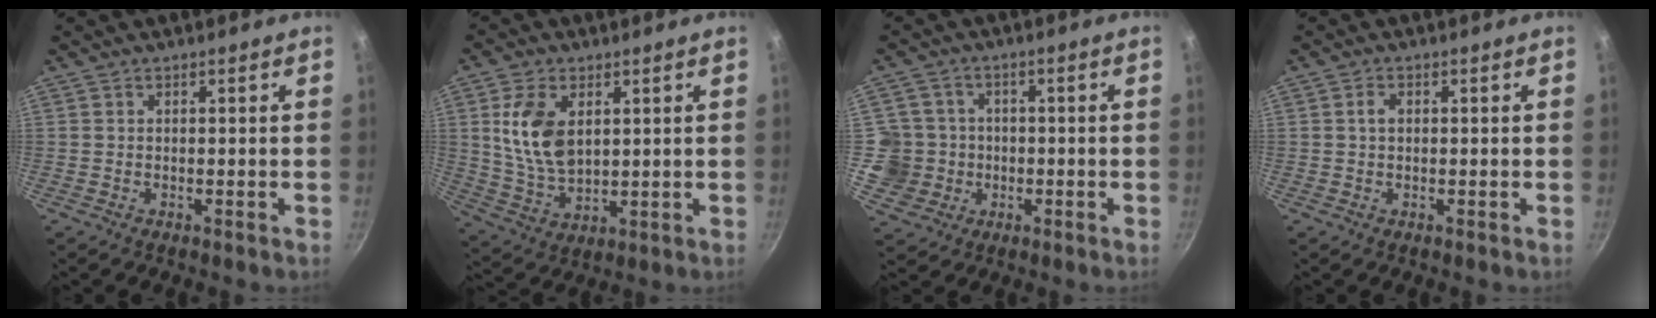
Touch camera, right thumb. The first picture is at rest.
{"total": 11.6, "force": [3.0, 7.1, 8.7], "torque": [-0.155, -0.023, 0.067]}
{"total": 7.9, "force": [-0.8, 7.8, 1.0], "torque": [0.022, 0.013, -0.017]}
{"total": 1.8, "force": [0.3, 1.3, 1.3], "torque": [-0.021, 0.005, 0.004]}